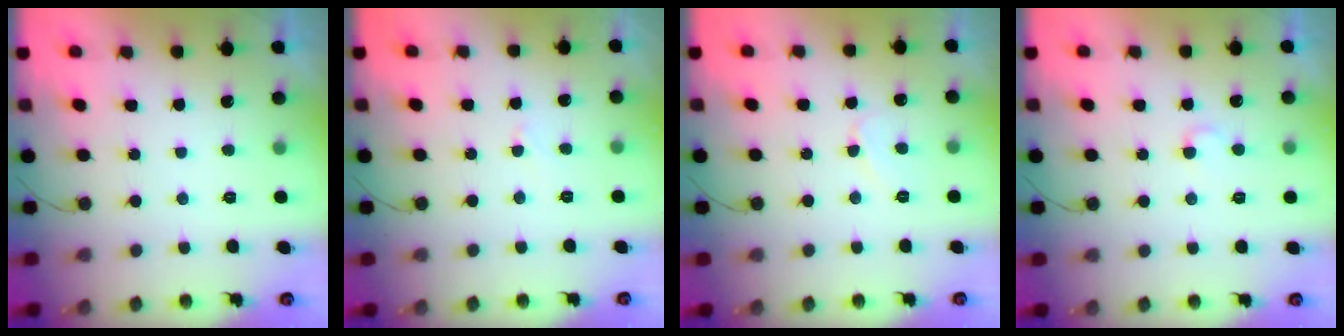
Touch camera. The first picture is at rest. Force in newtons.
{"total": 2.6, "press": 2.5, "slide": 0.2}
{"total": 4.7, "press": 4.6, "slide": 0.5}
{"total": 3.3, "press": 3.3, "slide": 0.4}